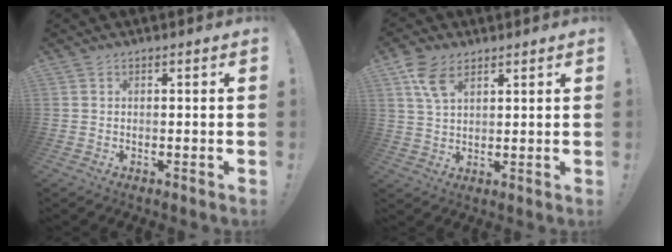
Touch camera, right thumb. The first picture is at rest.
{"total": 8.2, "force": [4.5, 4.4, 5.2], "torque": [-0.102, -0.012, 0.087]}